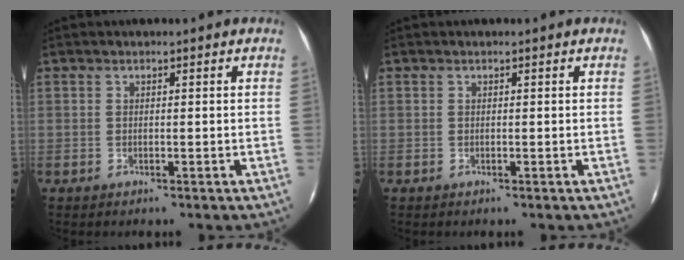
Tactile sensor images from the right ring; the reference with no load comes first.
{"total": 0.0}